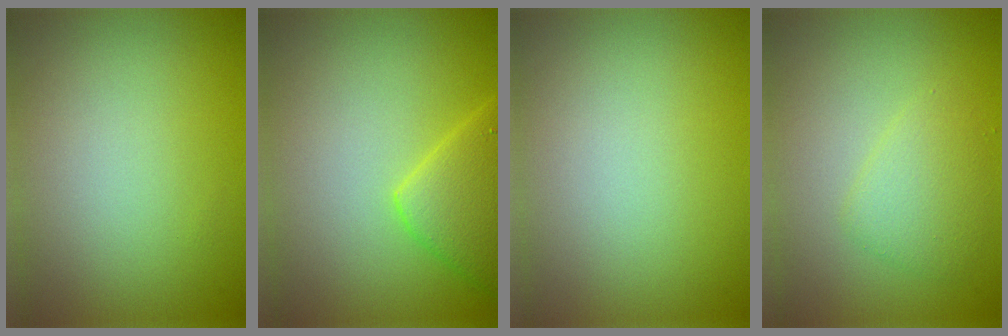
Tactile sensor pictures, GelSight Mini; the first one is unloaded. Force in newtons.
{"total": 4.2, "press": 4.2, "slide": 0.2}
{"total": 0.0}
{"total": 2.4, "press": 2.4, "slide": 0.1}